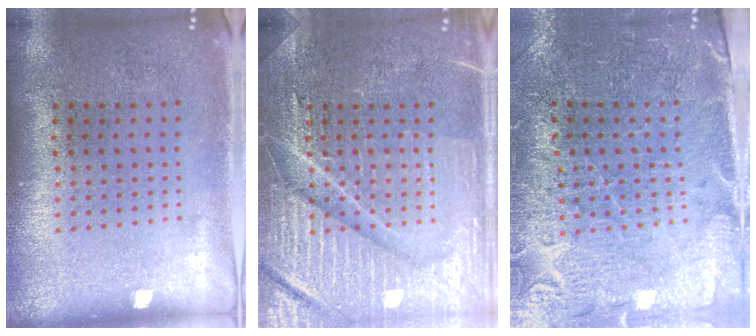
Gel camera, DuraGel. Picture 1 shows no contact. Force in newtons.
{"total": 7.4, "press": 7.3, "slide": 1.1}
{"total": 3.3, "press": 3.2, "slide": 0.8}